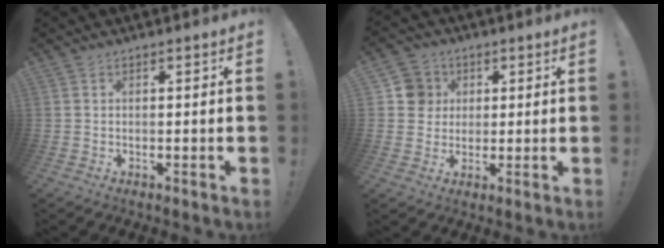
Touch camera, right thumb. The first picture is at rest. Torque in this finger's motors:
{"motor_torque": [0.19, 1.08, 0.27, -0.21, -0.03]}